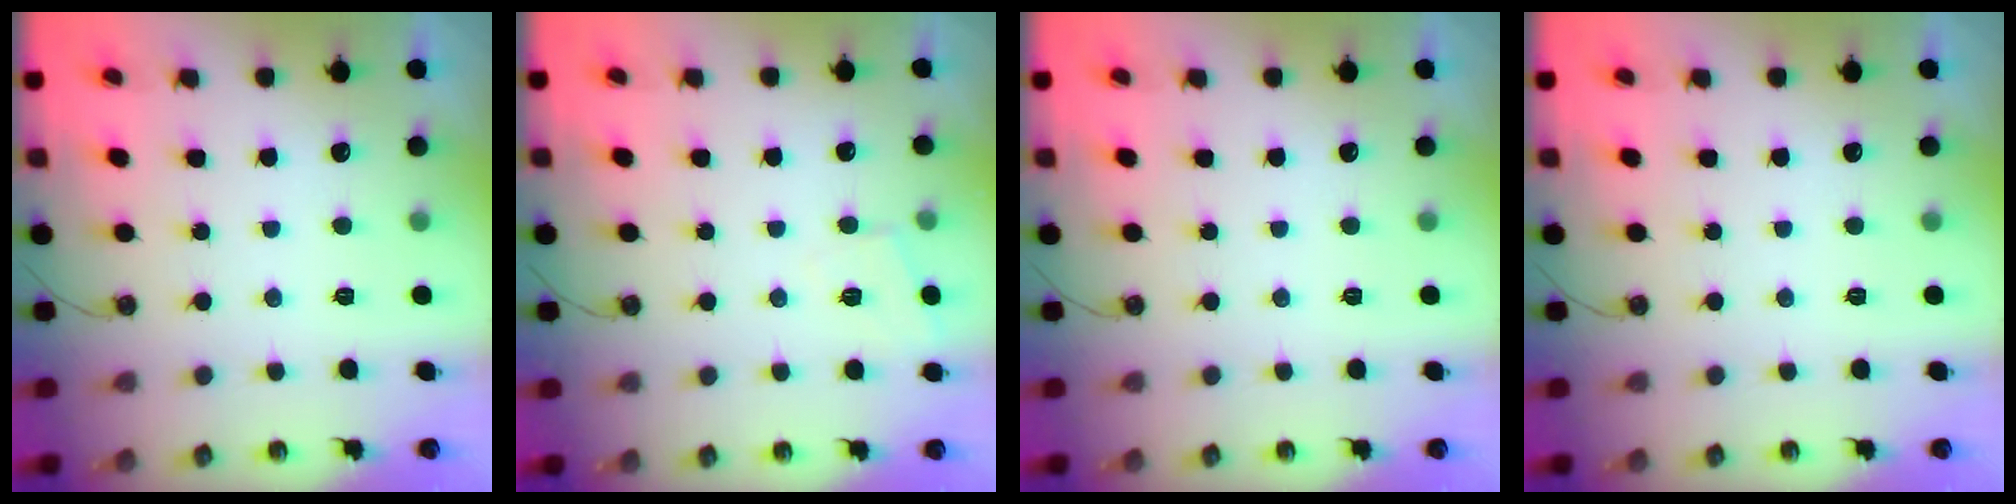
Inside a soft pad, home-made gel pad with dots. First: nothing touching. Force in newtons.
{"total": 4.4, "press": 4.4, "slide": 0.6}
{"total": 0.0}
{"total": 0.0}